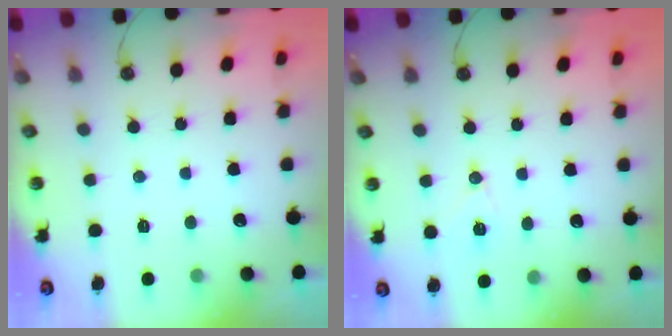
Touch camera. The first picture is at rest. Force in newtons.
{"total": 7.2, "press": 6.8, "slide": 2.1}